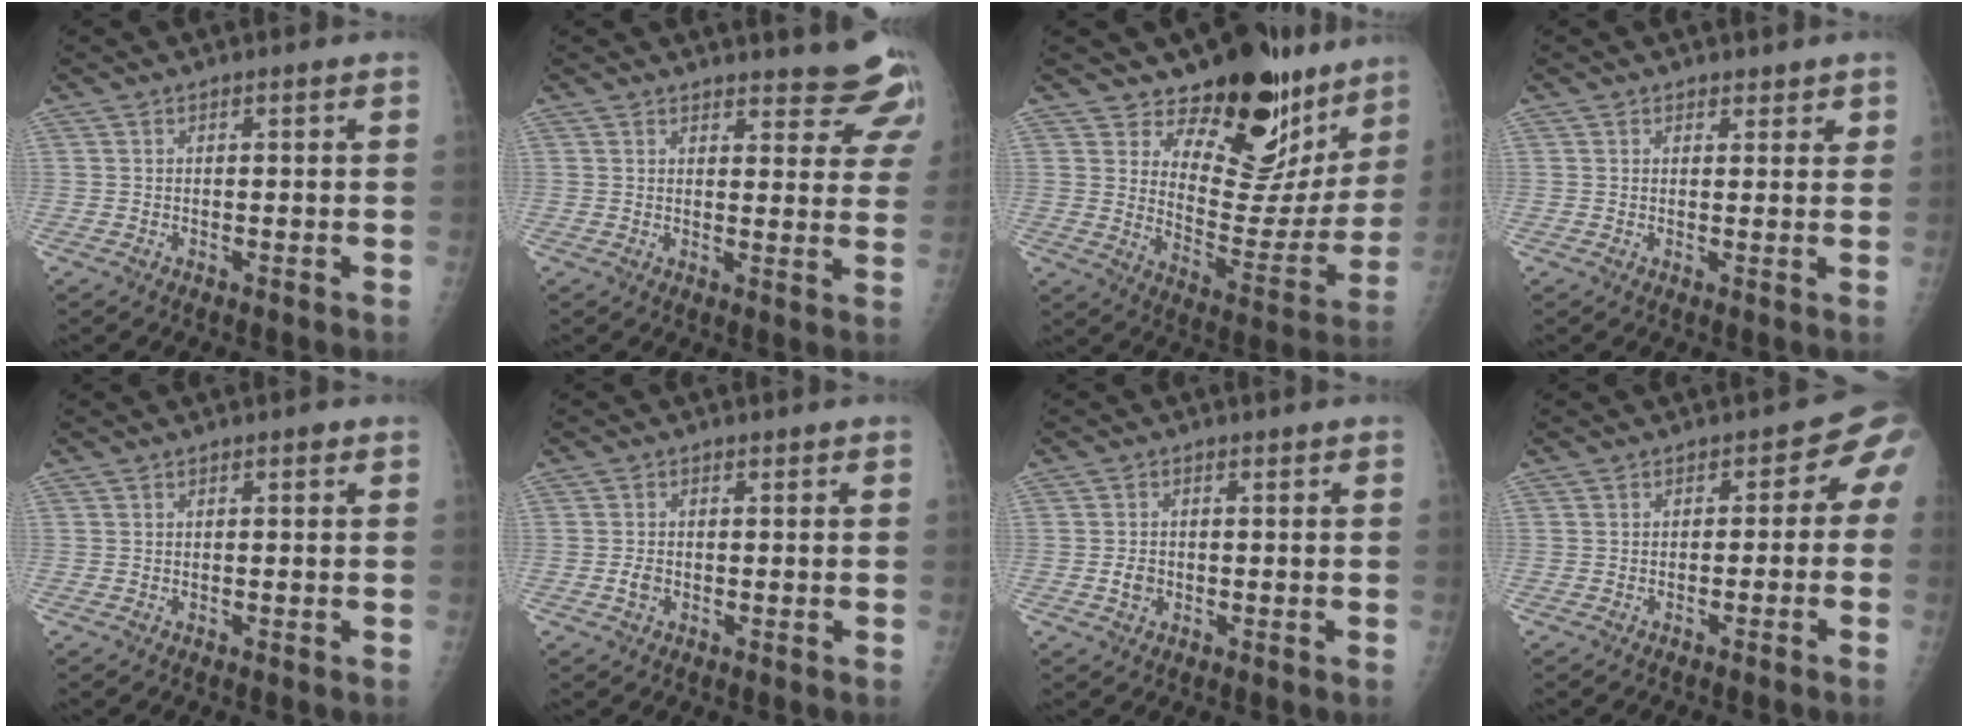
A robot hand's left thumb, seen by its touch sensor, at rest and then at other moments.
{"total": 10.9, "force": [9.7, 3.3, 3.8], "torque": [-0.001, -0.057, 0.094]}
{"total": 20.7, "force": [16.2, 9.6, 8.6], "torque": [-0.063, -0.130, 0.222]}
{"total": 2.2, "force": [1.6, 1.4, 0.4], "torque": [0.019, -0.008, 0.017]}
{"total": 0.5, "force": [0.2, 0.3, 0.4], "torque": [0.000, 0.001, -0.001]}
{"total": 1.9, "force": [-0.5, 1.5, 1.1], "torque": [-0.013, 0.003, -0.009]}
{"total": 2.5, "force": [-0.5, 2.1, 1.3], "torque": [-0.013, 0.003, -0.009]}
{"total": 4.3, "force": [-1.6, 3.2, 2.4], "torque": [0.003, 0.026, -0.029]}